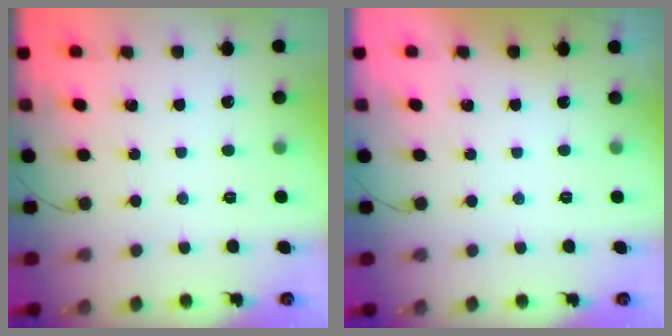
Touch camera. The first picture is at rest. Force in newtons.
{"total": 0.0}